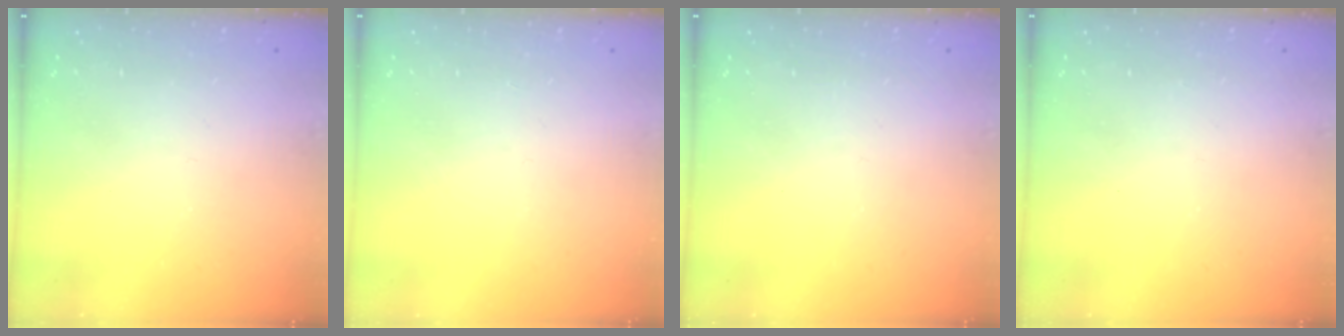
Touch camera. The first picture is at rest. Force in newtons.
{"total": 0.0}
{"total": 0.0}
{"total": 0.0}